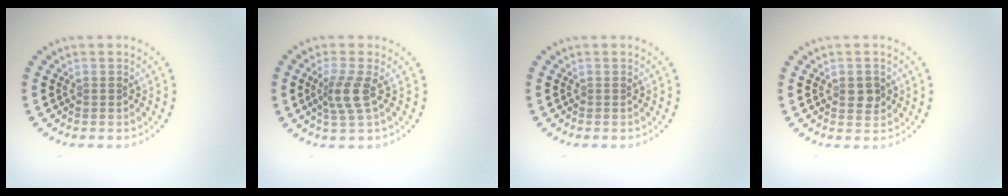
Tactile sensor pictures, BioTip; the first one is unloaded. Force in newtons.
{"total": 2.7, "press": 2.1, "slide": 1.7}
{"total": 0.0}
{"total": 1.9, "press": 1.9, "slide": 0.1}